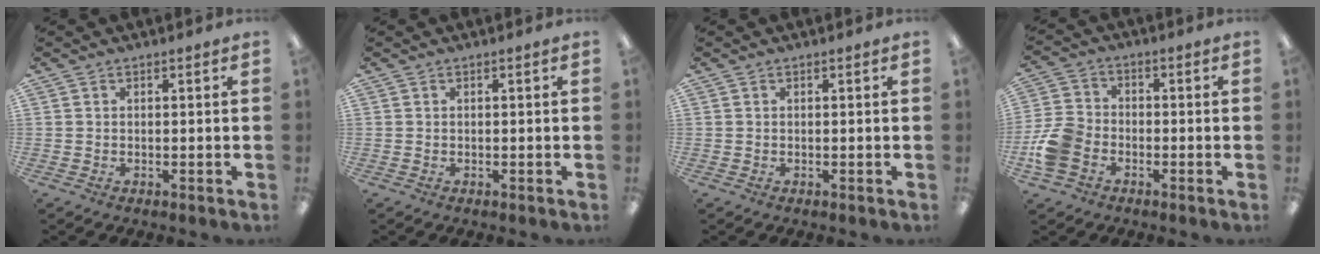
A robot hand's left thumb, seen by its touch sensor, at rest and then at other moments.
{"total": 0.0}
{"total": 0.0}
{"total": 9.1, "force": [-3.5, 6.9, 4.9], "torque": [-0.107, 0.030, -0.063]}